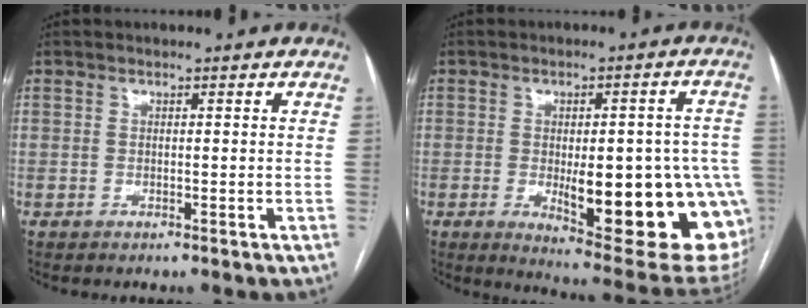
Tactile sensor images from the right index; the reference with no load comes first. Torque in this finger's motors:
{"motor_torque": [1.39, -0.74, 0.60, 0.17]}